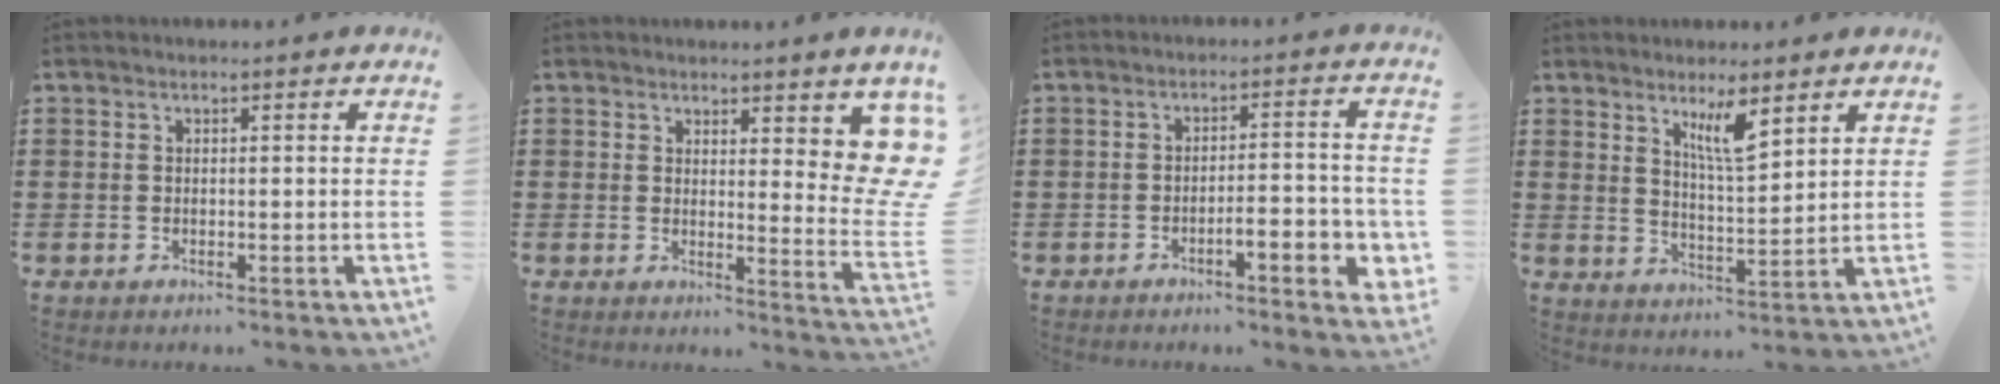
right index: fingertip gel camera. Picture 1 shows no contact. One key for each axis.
{"total": 5.9, "fx": 4.4, "fy": 1.7, "fz": 3.6, "tx": -0.046, "ty": -0.025, "tz": 0.075}
{"total": 5.1, "fx": -2.3, "fy": 1.2, "fz": 4.4, "tx": -0.072, "ty": 0.001, "tz": -0.039}
{"total": 5.6, "fx": 3.9, "fy": 0.9, "fz": 4.0, "tx": -0.081, "ty": -0.007, "tz": 0.065}